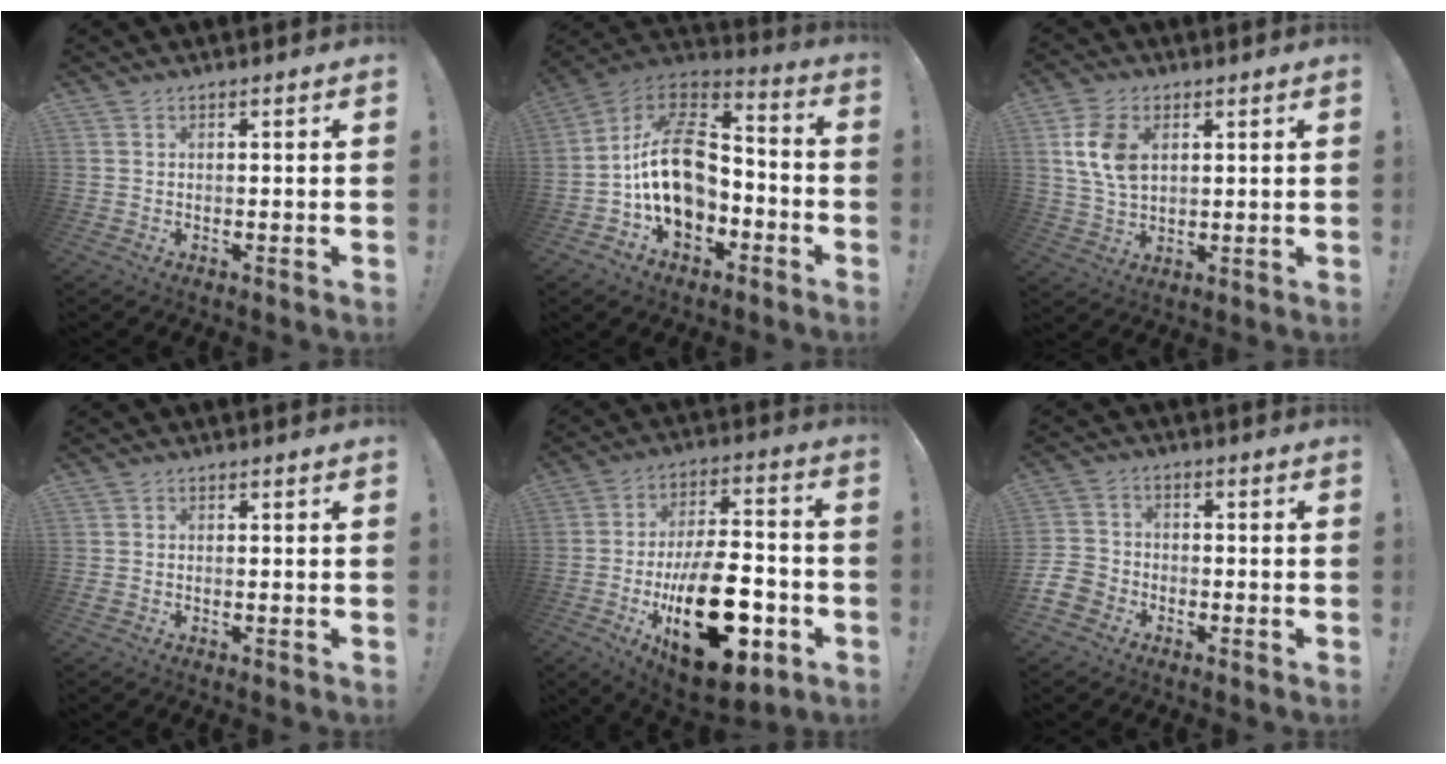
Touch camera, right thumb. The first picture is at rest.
{"total": 20.3, "force": [-1.7, 14.2, 14.4], "torque": [-0.240, 0.022, -0.017]}
{"total": 11.4, "force": [3.4, 7.9, 7.5], "torque": [-0.137, -0.003, 0.063]}
{"total": 0.7, "force": [-0.4, 0.3, 0.5], "torque": [-0.012, 0.002, -0.006]}
{"total": 27.5, "force": [-8.4, 14.2, 22.0], "torque": [-0.354, 0.057, -0.115]}
{"total": 7.9, "force": [-4.7, 5.7, 2.7], "torque": [-0.062, 0.033, -0.089]}